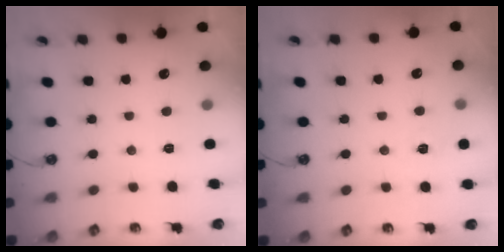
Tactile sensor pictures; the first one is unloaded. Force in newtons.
{"total": 3.7, "press": 3.7, "slide": 0.4}